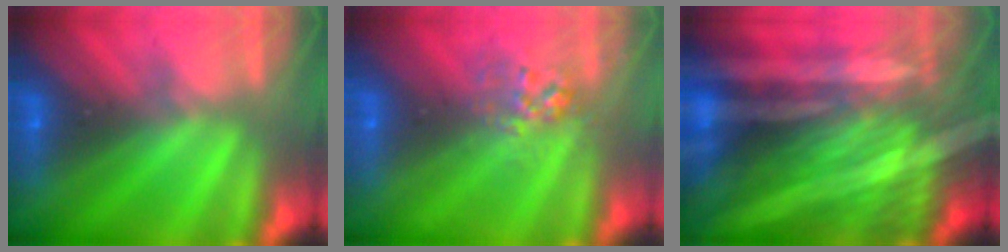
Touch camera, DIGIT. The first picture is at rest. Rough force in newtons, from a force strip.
{"total": 2.7}
{"total": 8.7}